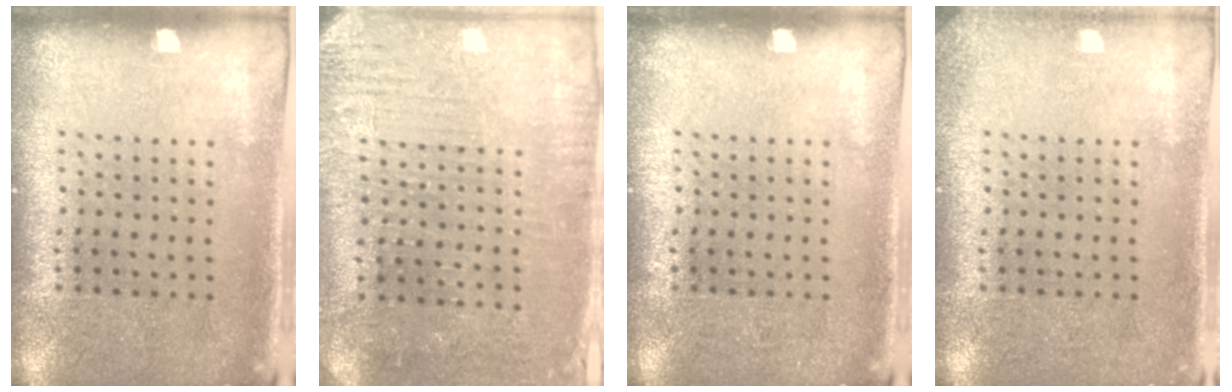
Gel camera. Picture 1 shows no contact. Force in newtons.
{"total": 3.0, "press": 2.9, "slide": 0.7}
{"total": 0.0}
{"total": 1.1, "press": 1.1, "slide": 0.1}